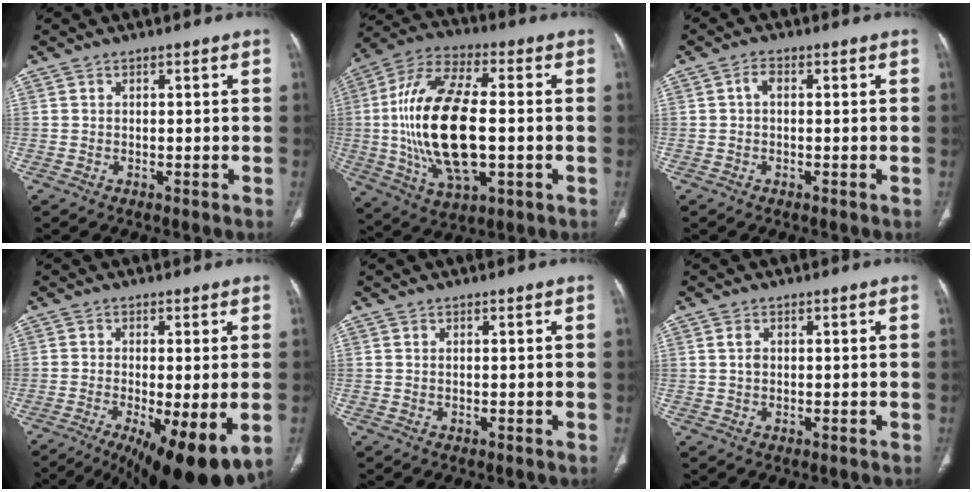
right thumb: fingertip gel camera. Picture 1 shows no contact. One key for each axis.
{"total": 22.8, "fx": -1.2, "fy": 10.5, "fz": 20.2, "tx": -0.404, "ty": 0.010, "tz": -0.016}
{"total": 1.8, "fx": 0.1, "fy": 1.1, "fz": 1.5, "tx": -0.025, "ty": 0.007, "tz": -0.003}
{"total": 15.1, "fx": -6.0, "fy": 4.0, "fz": 13.2, "tx": -0.188, "ty": -0.023, "tz": -0.085}
{"total": 0.0}
{"total": 1.5, "fx": 0.3, "fy": 1.0, "fz": 1.1, "tx": -0.023, "ty": 0.001, "tz": 0.007}